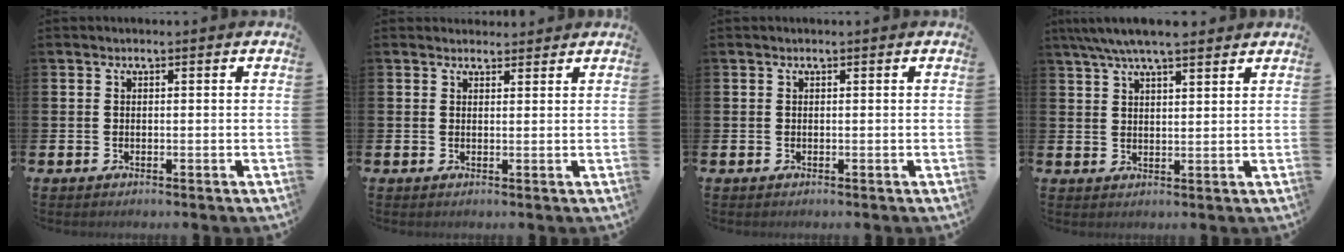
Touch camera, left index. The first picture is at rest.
{"total": 1.7, "force": [1.6, 0.5, -0.1], "torque": [0.010, -0.005, 0.028]}
{"total": 0.0}
{"total": 6.4, "force": [5.7, 1.2, 2.7], "torque": [-0.064, -0.011, 0.104]}